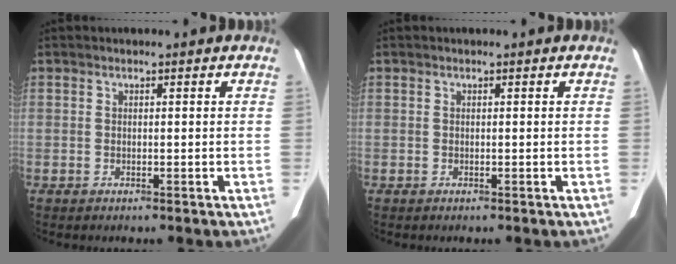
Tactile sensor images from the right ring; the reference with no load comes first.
{"total": 0.0}